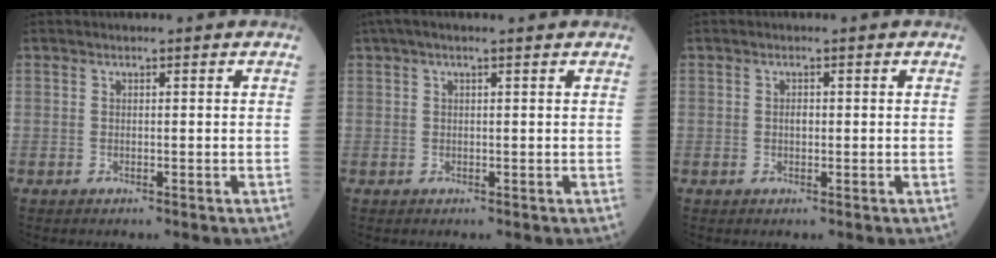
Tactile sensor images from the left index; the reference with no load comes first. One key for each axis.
{"total": 3.7, "fx": 2.6, "fy": 0.3, "fz": 2.6, "tx": -0.049, "ty": 0.031, "tz": 0.042}
{"total": 1.0, "fx": 0.0, "fy": 0.6, "fz": 0.8, "tx": -0.017, "ty": -0.001, "tz": -0.001}